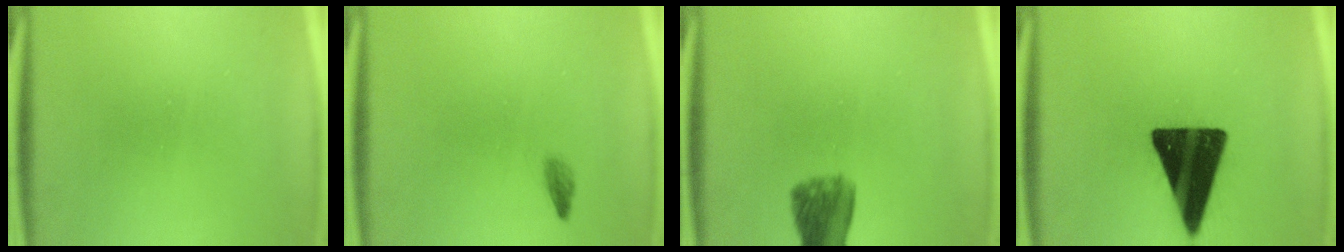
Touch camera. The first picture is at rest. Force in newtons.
{"total": 0.9}
{"total": 7.3}
{"total": 18.6}